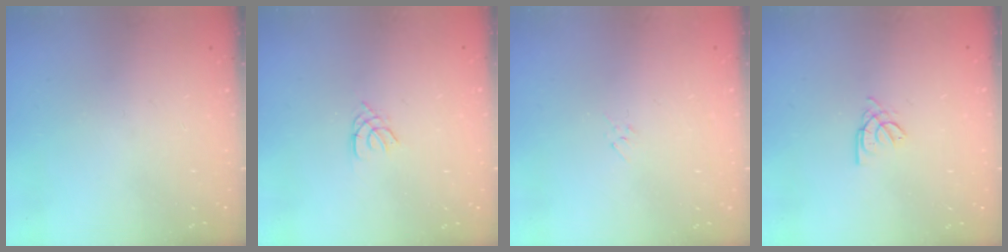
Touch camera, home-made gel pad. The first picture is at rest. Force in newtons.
{"total": 1.4, "press": 1.4, "slide": 0.3}
{"total": 2.9, "press": 2.9, "slide": 0.6}
{"total": 2.3, "press": 2.3, "slide": 0.5}